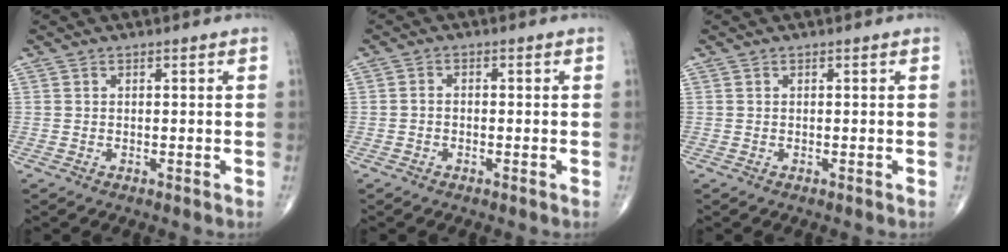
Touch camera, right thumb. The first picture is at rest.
{"total": 1.2, "force": [-0.4, 0.8, 0.7], "torque": [-0.009, 0.005, -0.009]}
{"total": 0.0}